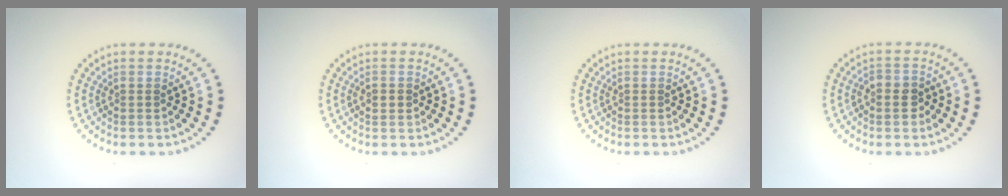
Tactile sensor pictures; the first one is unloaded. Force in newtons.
{"total": 1.5, "press": 1.5, "slide": 0.1}
{"total": 0.0}
{"total": 1.8, "press": 1.7, "slide": 0.5}